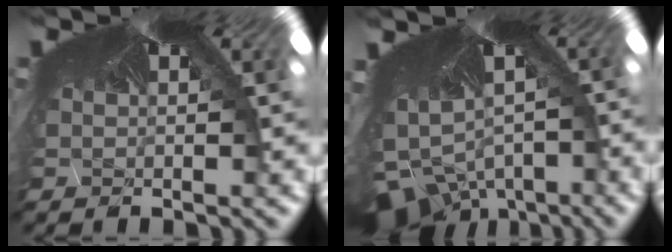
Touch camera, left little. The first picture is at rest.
{"total": 7.1, "force": [-7.0, 1.2, 0.0], "torque": [0.000, -0.094, -0.078]}